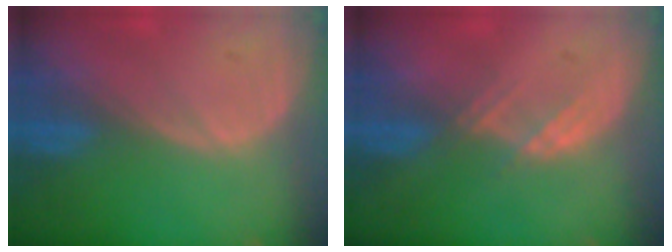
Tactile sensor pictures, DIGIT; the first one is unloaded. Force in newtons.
{"total": 2.3, "press": 2.1, "slide": 0.7}